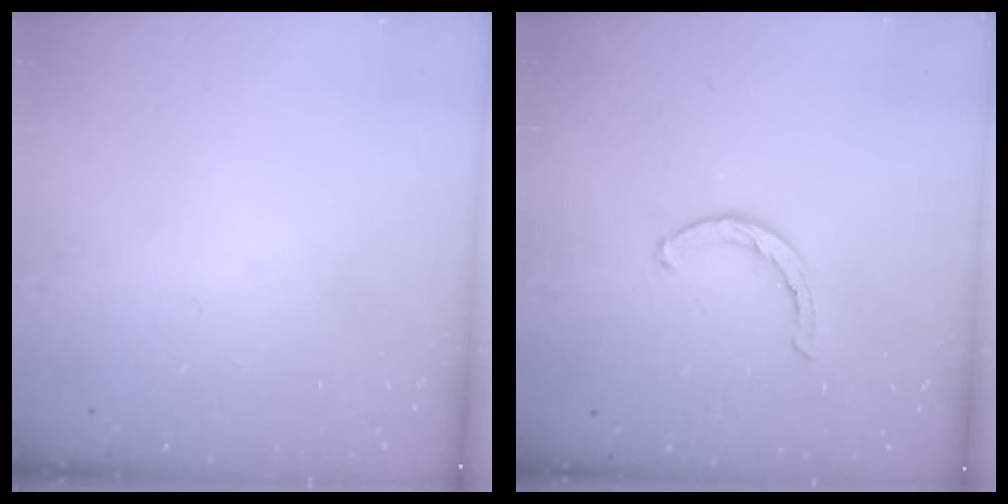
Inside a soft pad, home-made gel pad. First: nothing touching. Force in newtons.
{"total": 2.1, "press": 2.1, "slide": 0.3}